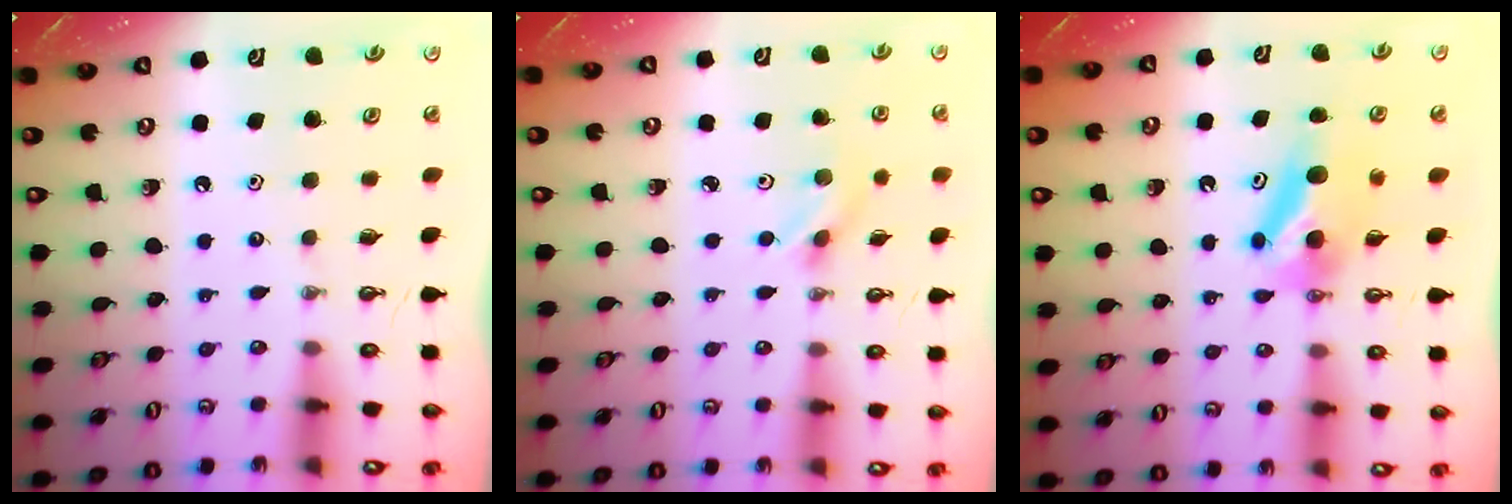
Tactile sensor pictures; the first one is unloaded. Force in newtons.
{"total": 2.6, "press": 2.4, "slide": 0.8}
{"total": 6.6, "press": 6.5, "slide": 1.2}